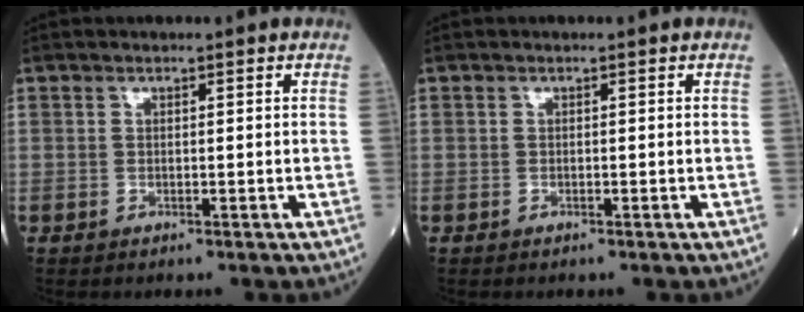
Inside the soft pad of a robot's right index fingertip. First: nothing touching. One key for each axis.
{"total": 0.0}